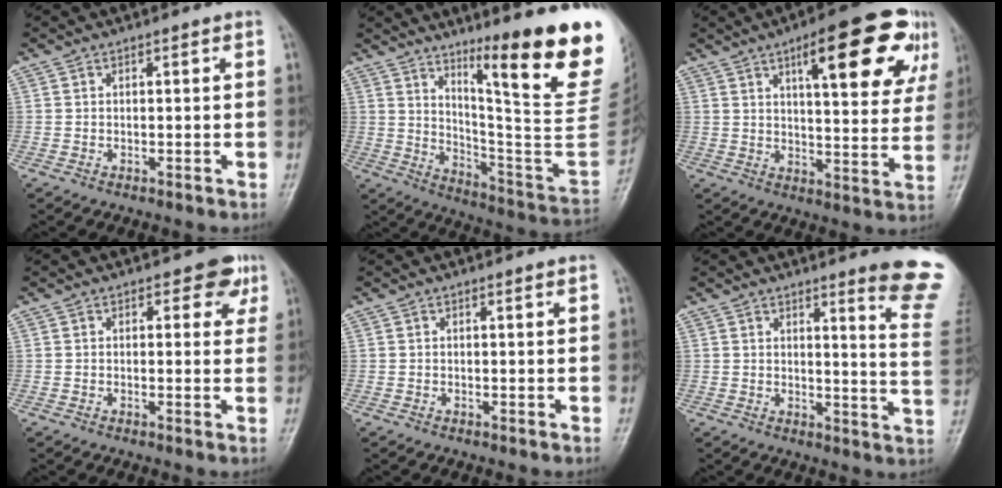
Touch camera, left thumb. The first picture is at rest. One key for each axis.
{"total": 25.8, "fx": 13.1, "fy": 3.2, "fz": 22.0, "tx": -0.268, "ty": -0.069, "tz": 0.206}
{"total": 20.1, "fx": 9.6, "fy": 6.2, "fz": 16.5, "tx": -0.188, "ty": -0.020, "tz": 0.128}
{"total": 5.4, "fx": 3.0, "fy": 3.2, "fz": 3.2, "tx": 0.000, "ty": -0.009, "tz": 0.030}
{"total": 0.8, "fx": 0.7, "fy": 0.0, "fz": 0.4, "tx": -0.006, "ty": -0.002, "tz": 0.010}
{"total": 11.9, "fx": 9.2, "fy": 0.4, "fz": 7.5, "tx": -0.068, "ty": -0.084, "tz": 0.094}